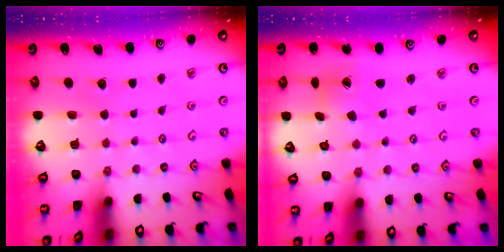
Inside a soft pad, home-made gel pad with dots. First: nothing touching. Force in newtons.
{"total": 2.5, "press": 2.5, "slide": 0.3}